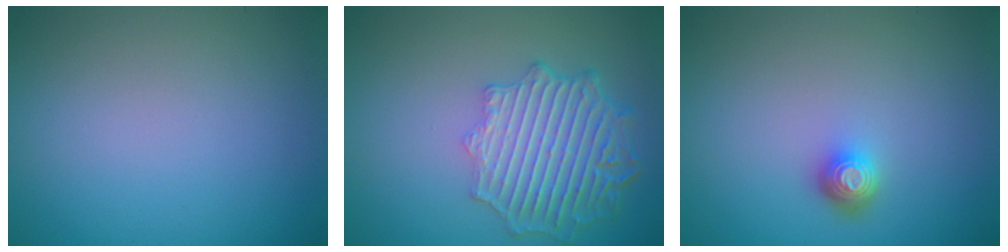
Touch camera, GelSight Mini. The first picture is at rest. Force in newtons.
{"total": 6.4, "press": 5.0, "slide": 4.0}
{"total": 1.8, "press": 1.3, "slide": 1.2}